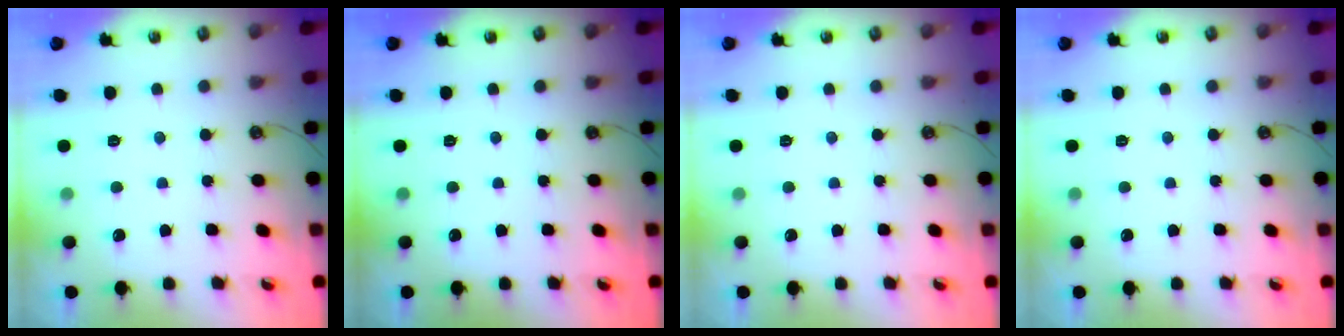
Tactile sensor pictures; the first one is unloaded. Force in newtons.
{"total": 0.0}
{"total": 0.0}
{"total": 0.0}